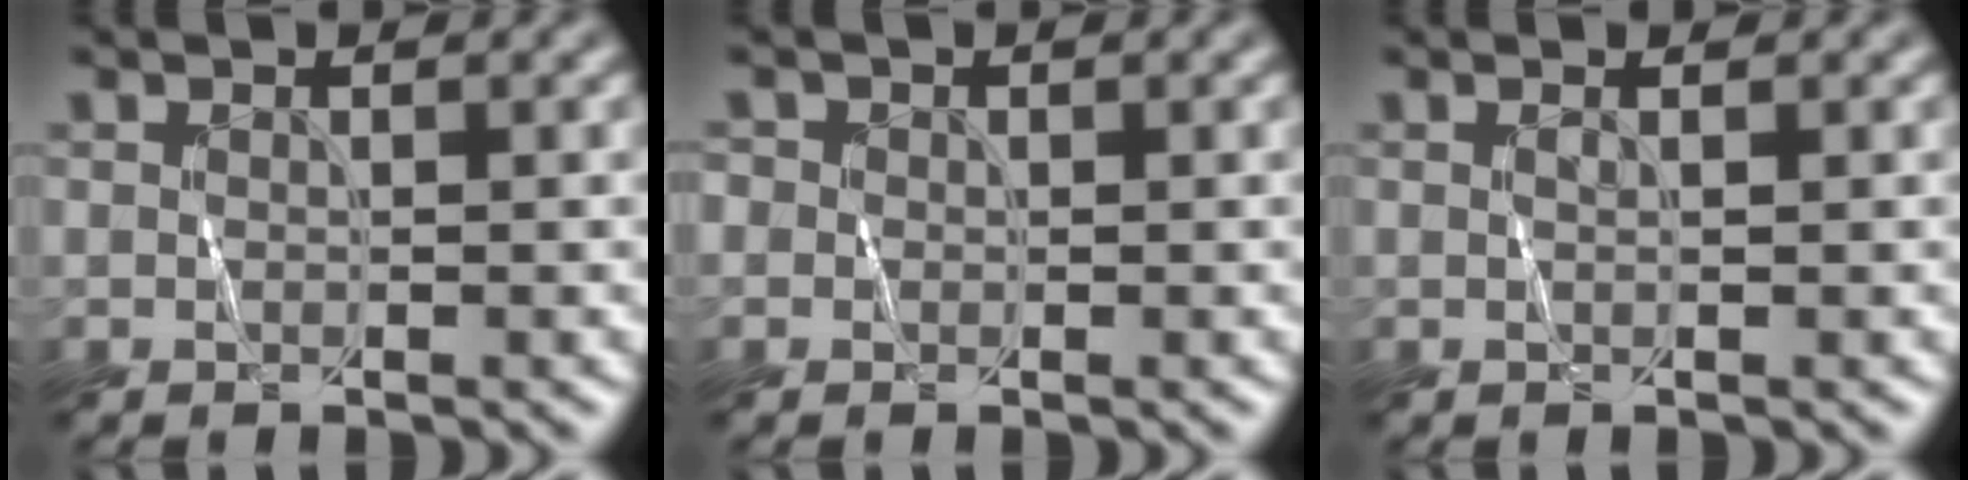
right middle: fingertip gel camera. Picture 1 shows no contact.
{"total": 0.9, "force": [0.1, 0.9, 0.1], "torque": [0.004, 0.004, -0.007]}
{"total": 0.6, "force": [0.1, -0.2, 0.5], "torque": [-0.012, 0.001, 0.003]}